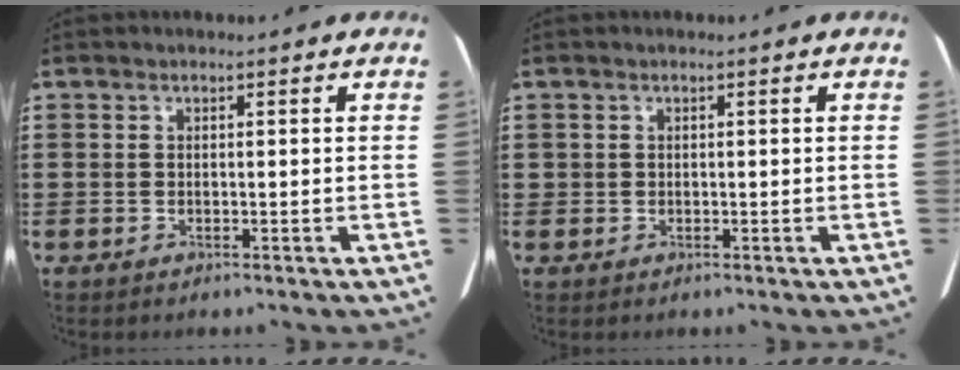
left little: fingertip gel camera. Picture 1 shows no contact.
{"total": 0.6, "force": [0.2, 0.5, 0.1], "torque": [-0.004, 0.005, 0.003]}